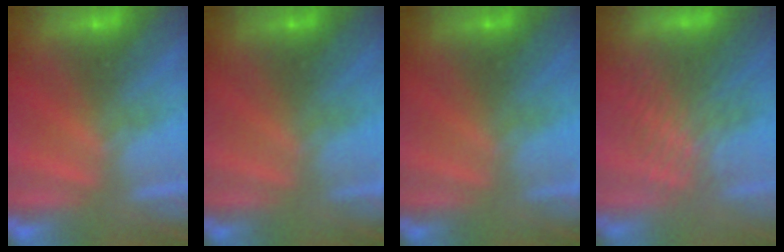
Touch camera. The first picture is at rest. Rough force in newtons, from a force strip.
{"total": 2.4}
{"total": 2.4}
{"total": 3.3}